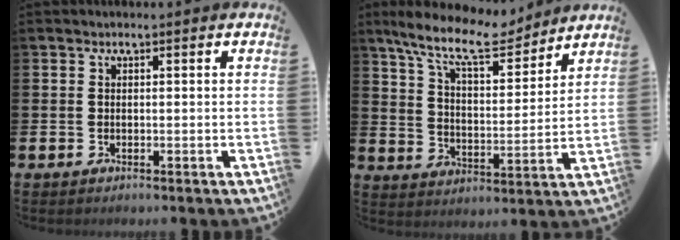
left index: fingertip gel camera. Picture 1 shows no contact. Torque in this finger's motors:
{"motor_torque": [1.11, -1.02, 0.66, 0.21]}